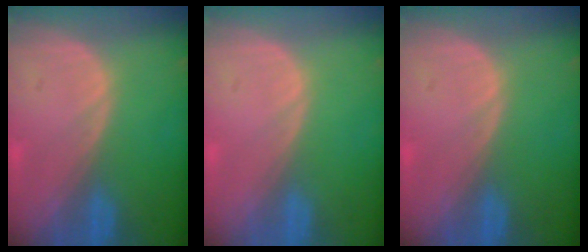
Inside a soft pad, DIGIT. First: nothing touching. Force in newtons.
{"total": 0.0}
{"total": 0.0}